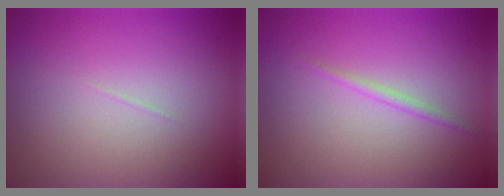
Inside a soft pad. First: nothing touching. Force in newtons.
{"total": 0.9, "press": 0.9, "slide": 0.1}